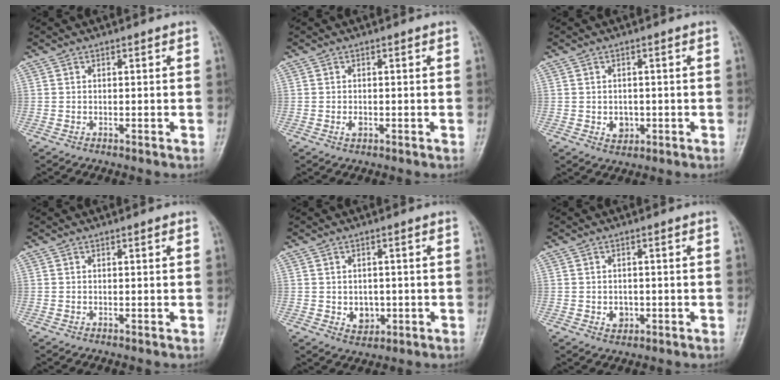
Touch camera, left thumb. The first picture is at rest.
{"total": 1.4, "force": [-0.3, 0.9, 1.1], "torque": [-0.016, -0.001, -0.005]}
{"total": 3.0, "force": [-0.6, 2.5, 1.7], "torque": [-0.015, 0.001, -0.002]}
{"total": 0.7, "force": [0.3, 0.1, 0.6], "torque": [-0.010, 0.000, 0.004]}
{"total": 4.1, "force": [-0.5, 3.3, 2.4], "torque": [-0.018, 0.000, 0.002]}
{"total": 2.6, "force": [-0.5, 2.1, 1.4], "torque": [-0.012, 0.001, -0.002]}